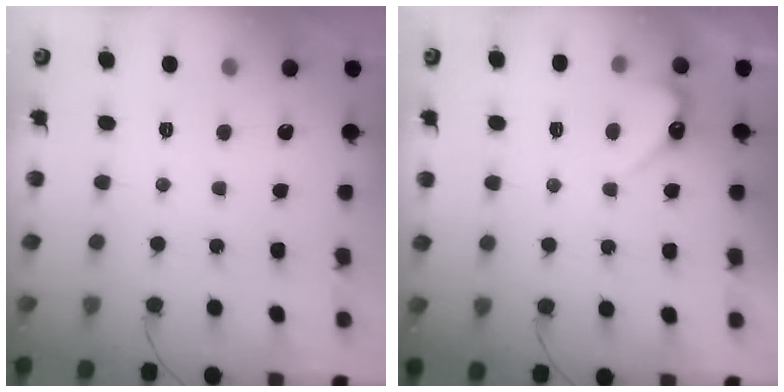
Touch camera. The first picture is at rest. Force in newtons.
{"total": 2.9, "press": 2.9, "slide": 0.3}